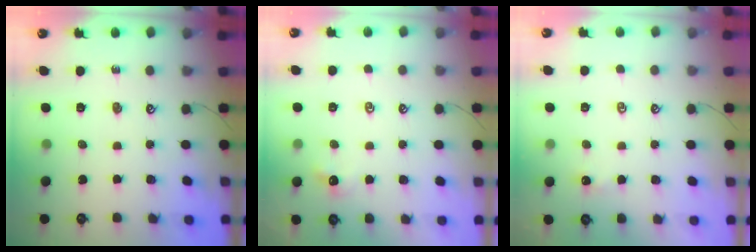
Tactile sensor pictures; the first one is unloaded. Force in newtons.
{"total": 0.7, "press": 0.6, "slide": 0.5}
{"total": 2.1, "press": 2.1, "slide": 0.2}